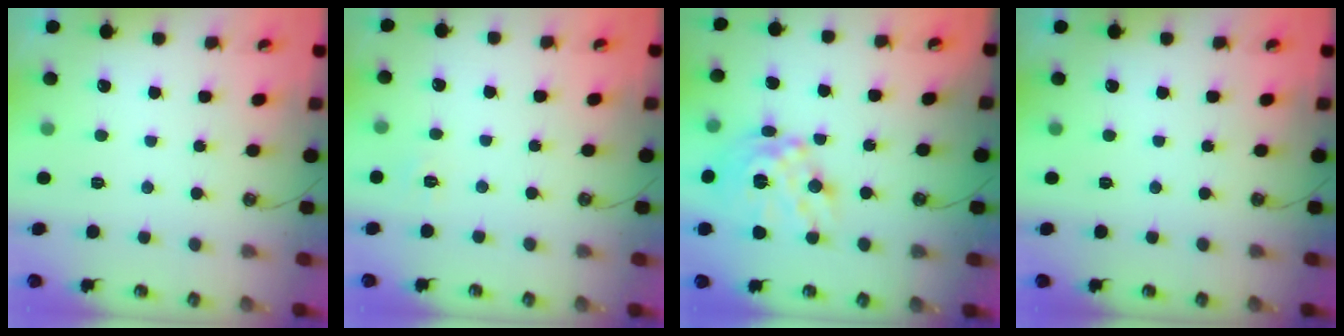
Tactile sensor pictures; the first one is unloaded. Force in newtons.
{"total": 3.5, "press": 3.5, "slide": 0.5}
{"total": 17.4, "press": 17.3, "slide": 1.4}
{"total": 0.0}